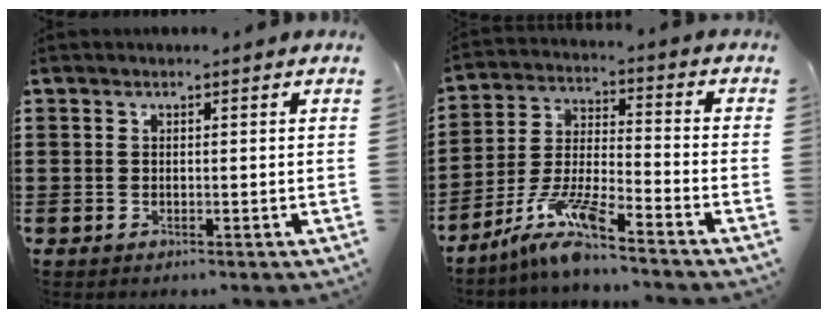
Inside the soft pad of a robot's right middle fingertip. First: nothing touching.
{"total": 8.9, "force": [-7.4, 0.4, 4.9], "torque": [-0.114, -0.008, -0.148]}